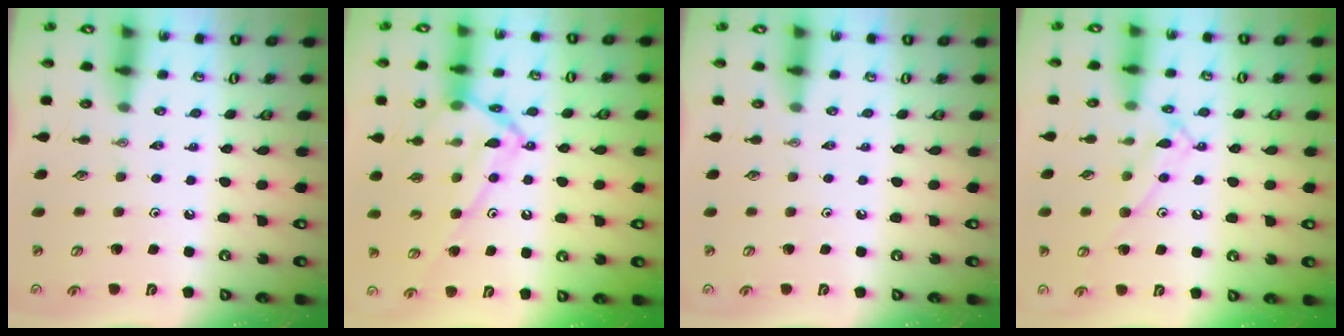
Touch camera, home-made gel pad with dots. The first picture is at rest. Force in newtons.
{"total": 14.5, "press": 14.5, "slide": 0.8}
{"total": 0.0}
{"total": 11.5, "press": 11.5, "slide": 0.7}